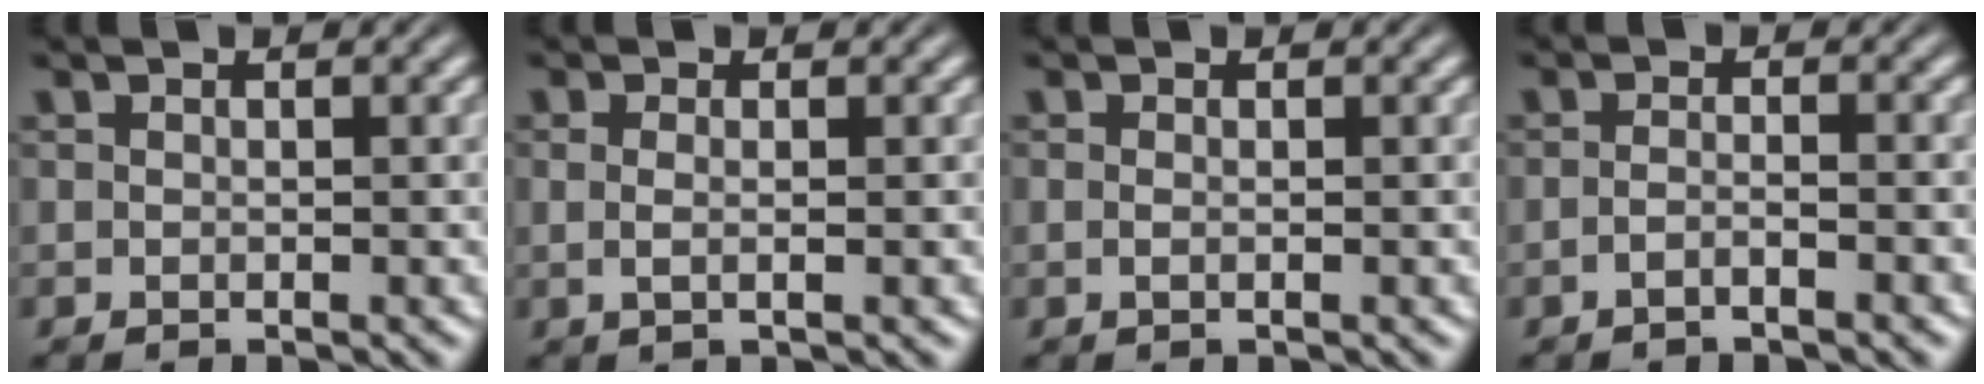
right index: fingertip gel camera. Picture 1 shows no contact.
{"total": 1.3, "force": [0.0, -0.6, 1.2], "torque": [-0.025, -0.007, 0.007]}
{"total": 0.7, "force": [-0.3, -0.5, 0.4], "torque": [-0.010, -0.007, 0.000]}
{"total": 1.7, "force": [-1.4, -0.6, 0.8], "torque": [-0.017, -0.006, -0.023]}